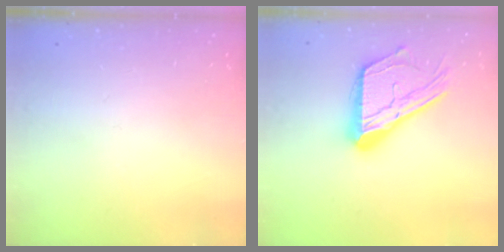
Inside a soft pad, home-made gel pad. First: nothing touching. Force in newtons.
{"total": 20.1, "press": 20.1, "slide": 1.7}